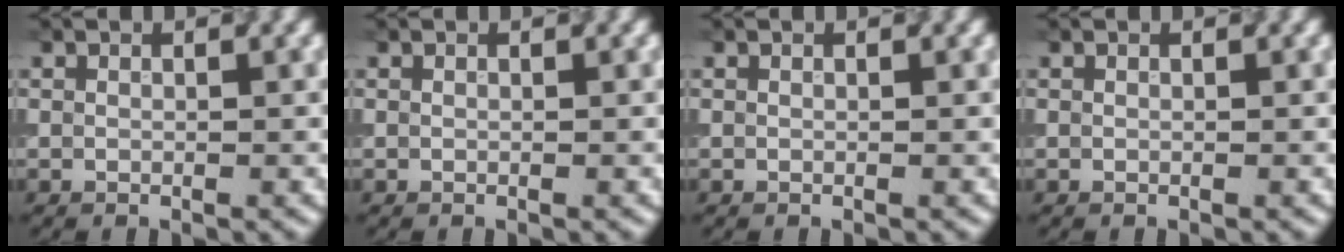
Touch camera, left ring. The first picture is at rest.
{"total": 0.0}
{"total": 0.0}
{"total": 0.0}